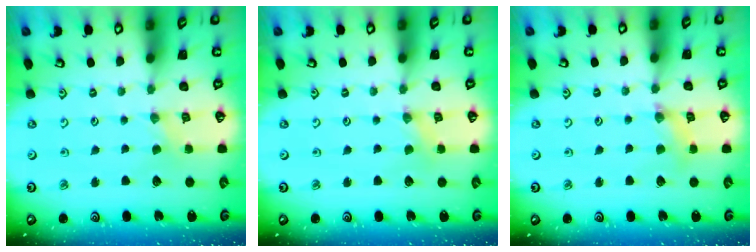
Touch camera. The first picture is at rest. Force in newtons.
{"total": 0.0}
{"total": 3.3, "press": 3.3, "slide": 0.4}